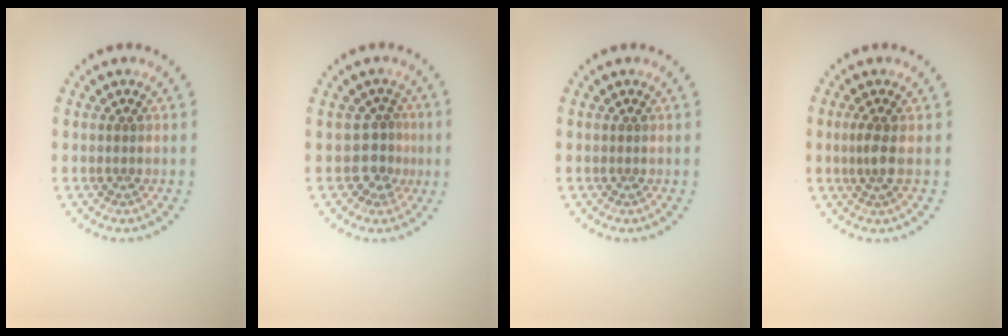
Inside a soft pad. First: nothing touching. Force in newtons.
{"total": 2.0, "press": 1.5, "slide": 1.4}
{"total": 0.0}
{"total": 1.5, "press": 1.2, "slide": 0.9}